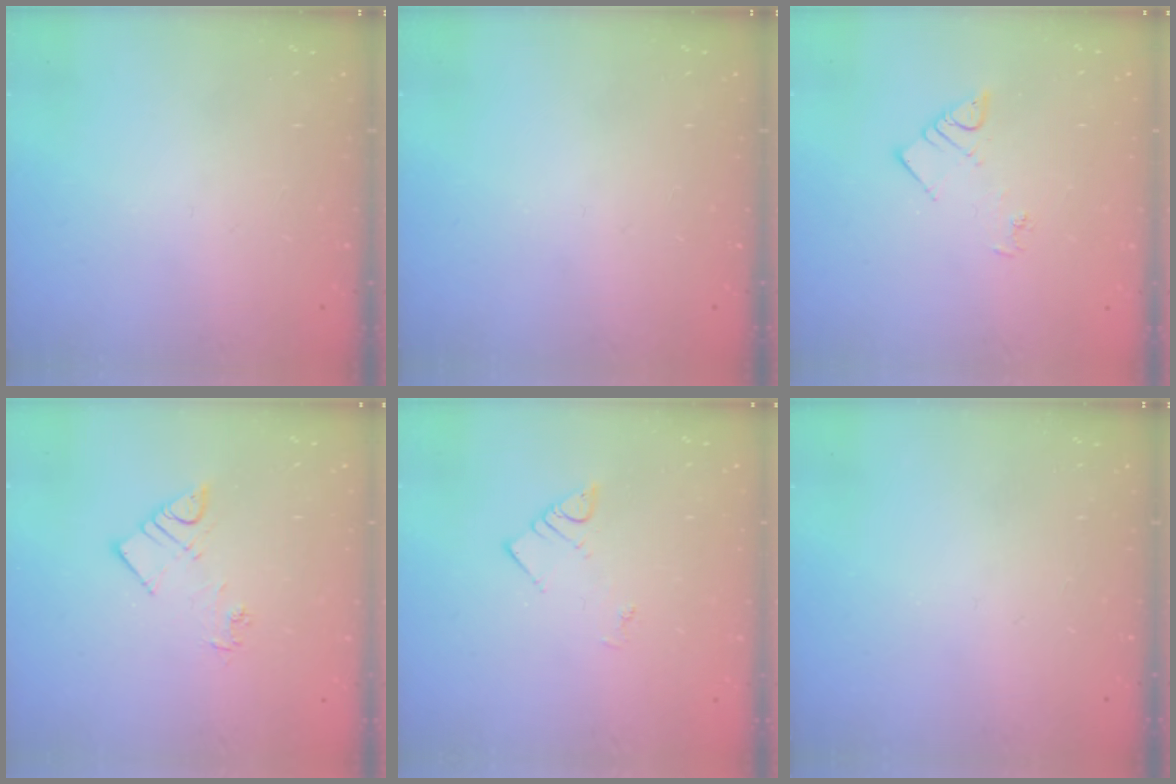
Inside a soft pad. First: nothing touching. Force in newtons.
{"total": 0.0}
{"total": 3.8, "press": 3.7, "slide": 0.6}
{"total": 7.3, "press": 7.2, "slide": 0.7}
{"total": 3.7, "press": 3.6, "slide": 0.6}
{"total": 0.0}